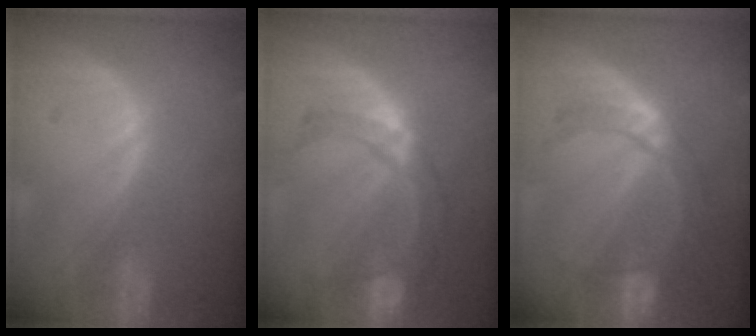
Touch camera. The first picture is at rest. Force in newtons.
{"total": 7.9, "press": 7.8, "slide": 1.7}
{"total": 7.2, "press": 6.7, "slide": 2.7}